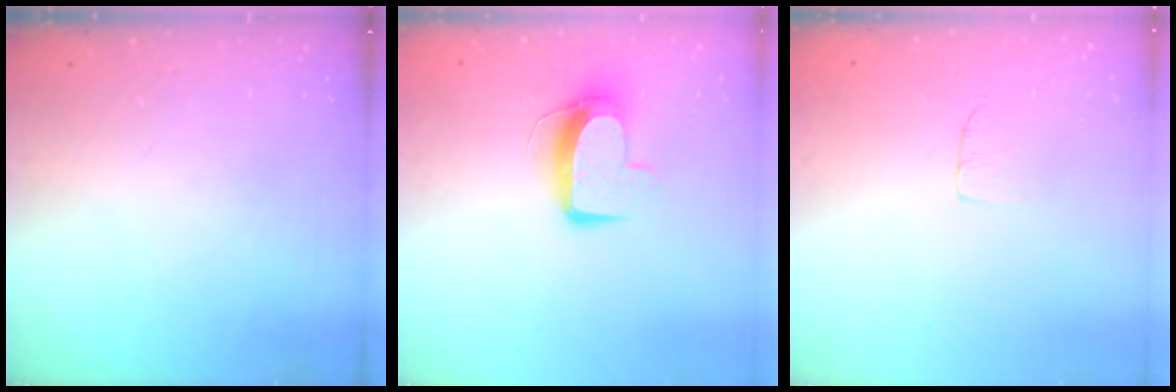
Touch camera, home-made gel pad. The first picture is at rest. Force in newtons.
{"total": 10.2, "press": 10.2, "slide": 0.8}
{"total": 2.7, "press": 2.7, "slide": 0.2}